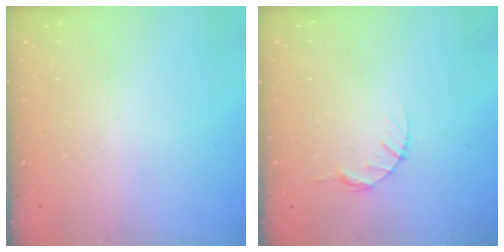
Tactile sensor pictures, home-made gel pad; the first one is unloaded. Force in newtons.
{"total": 3.9, "press": 3.8, "slide": 0.5}